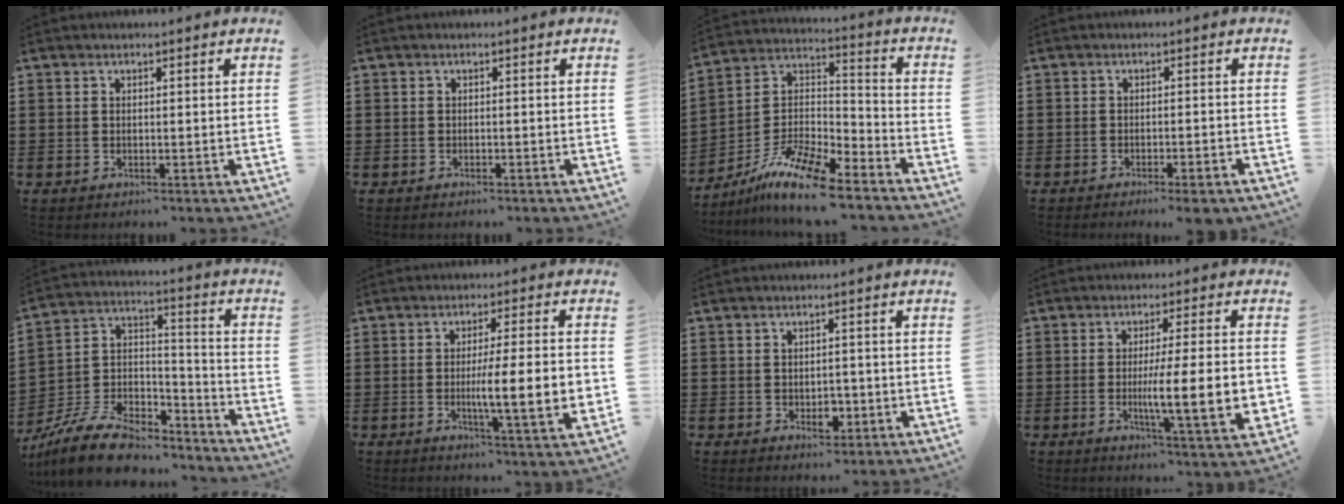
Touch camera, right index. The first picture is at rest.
{"total": 0.6, "force": [-0.6, 0.1, 0.1], "torque": [-0.004, -0.001, -0.011]}
{"total": 11.8, "force": [-9.3, 2.6, 6.8], "torque": [-0.149, 0.014, -0.187]}
{"total": 2.1, "force": [-1.8, -0.1, 1.1], "torque": [-0.019, 0.002, -0.035]}
{"total": 9.8, "force": [-8.1, 3.3, 4.3], "torque": [-0.106, 0.016, -0.162]}
{"total": 9.8, "force": [-1.1, 1.2, 9.6], "torque": [-0.153, -0.013, -0.022]}
{"total": 3.1, "force": [-0.9, 1.9, 2.3], "torque": [-0.033, -0.001, -0.017]}
{"total": 11.2, "force": [-1.3, 1.6, 11.0], "torque": [-0.184, -0.016, -0.027]}